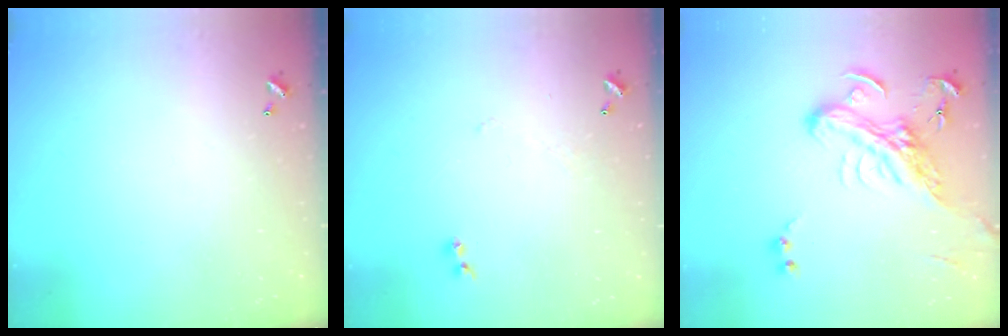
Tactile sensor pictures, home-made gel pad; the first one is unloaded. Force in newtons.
{"total": 1.5, "press": 1.4, "slide": 0.6}
{"total": 4.5, "press": 4.2, "slide": 1.6}